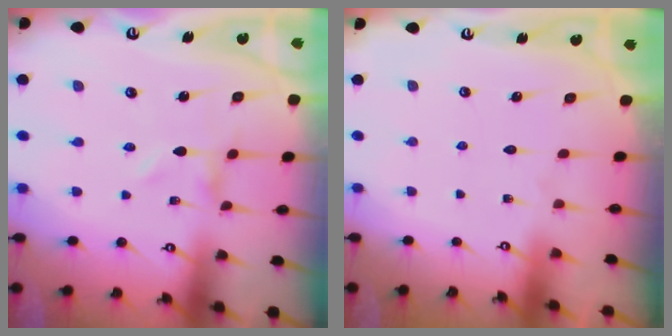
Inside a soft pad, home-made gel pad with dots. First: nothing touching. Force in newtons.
{"total": 1.6, "press": 1.6, "slide": 0.1}